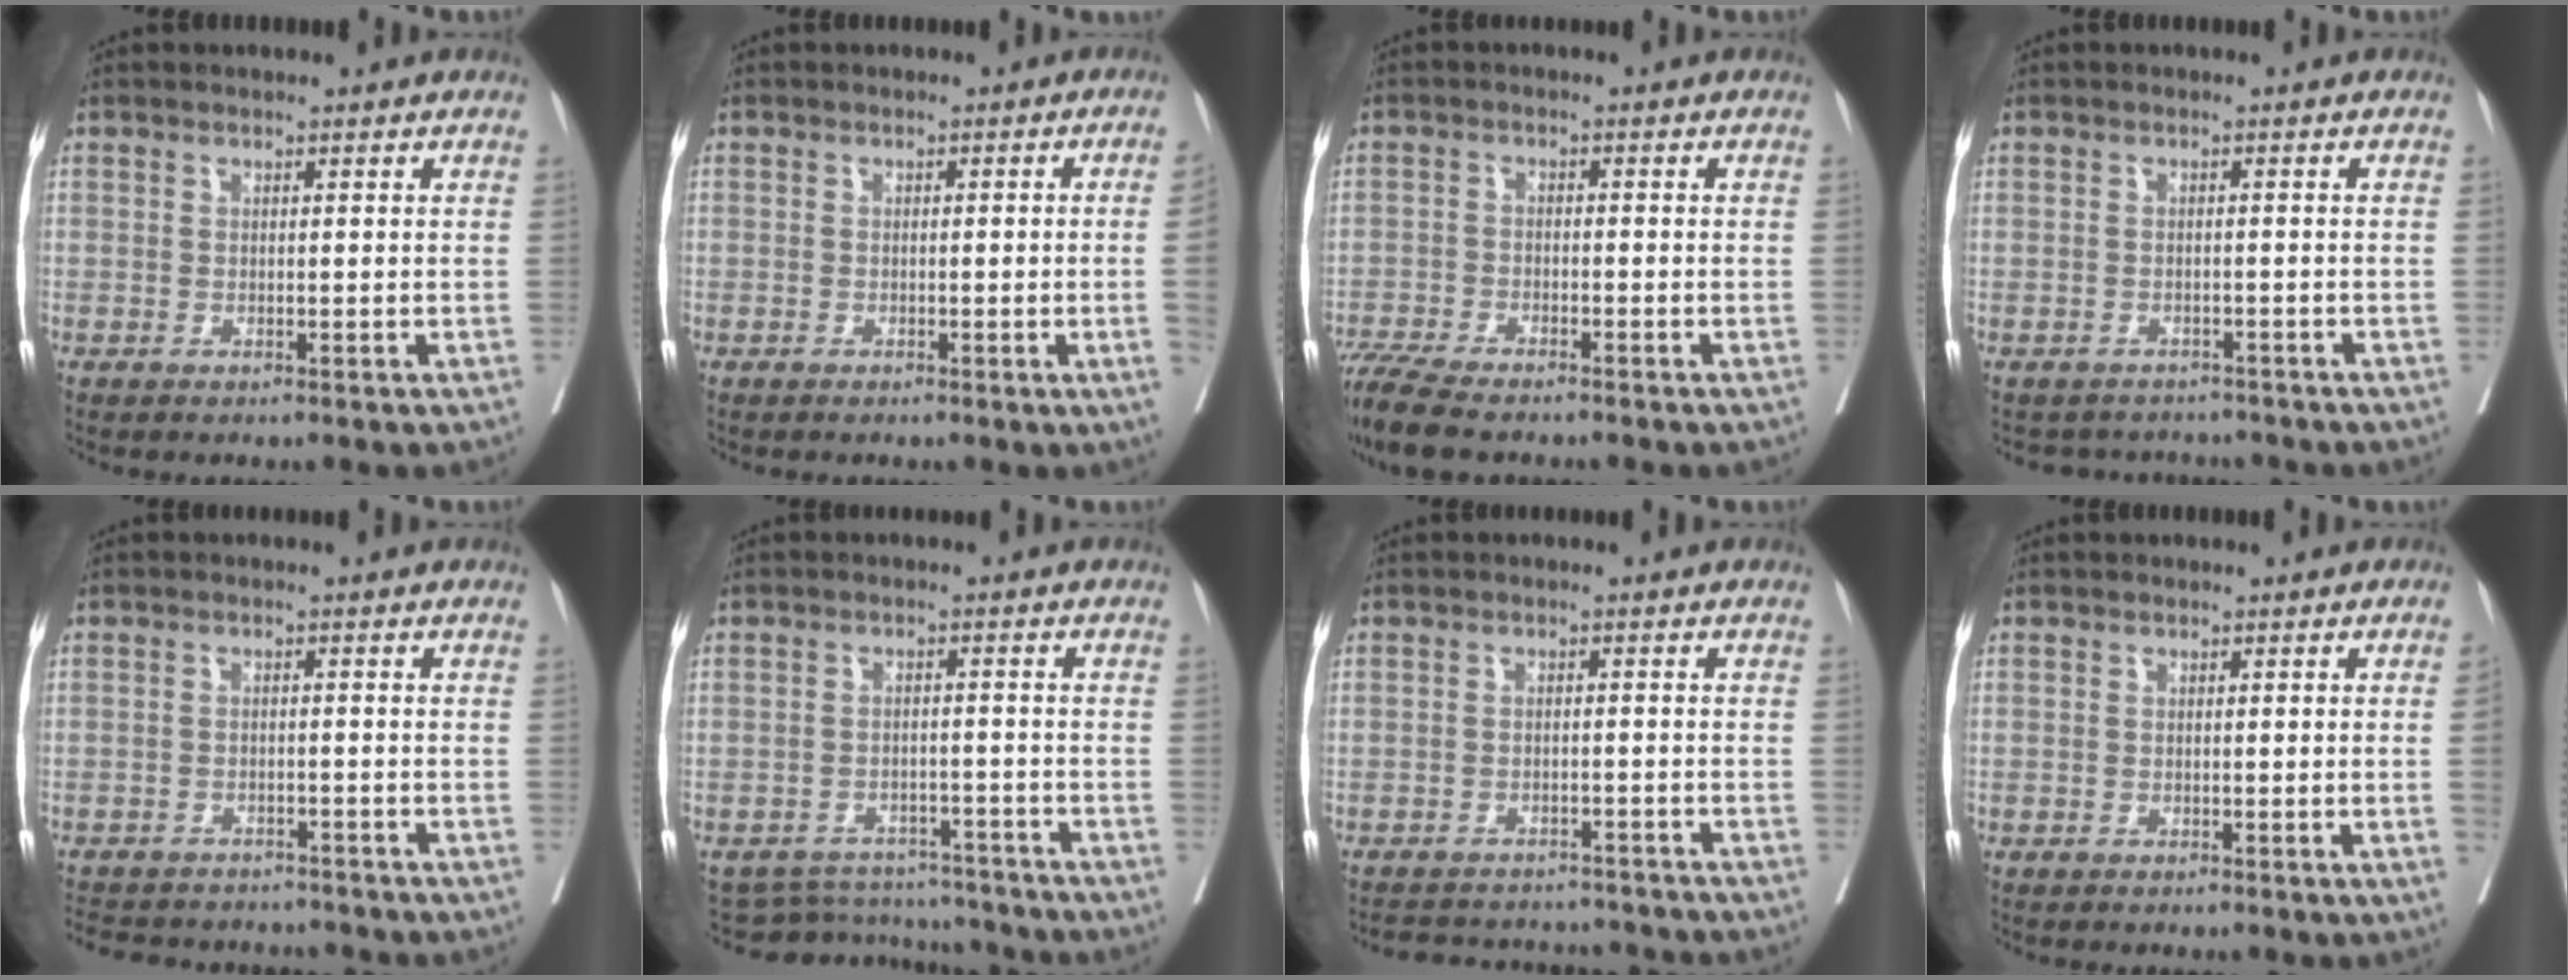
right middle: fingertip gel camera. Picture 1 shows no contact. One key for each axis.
{"total": 3.0, "fx": -0.6, "fy": -0.7, "fz": 2.9, "tx": -0.040, "ty": 0.001, "tz": -0.006}
{"total": 8.7, "fx": -7.4, "fy": 1.7, "fz": 4.4, "tx": -0.077, "ty": -0.021, "tz": -0.128}
{"total": 4.5, "fx": -4.3, "fy": 1.4, "fz": -0.4, "tx": 0.008, "ty": 0.009, "tz": -0.055}
{"total": 12.2, "fx": -11.2, "fy": 3.8, "fz": 3.2, "tx": -0.067, "ty": 0.008, "tz": -0.143}
{"total": 9.1, "fx": -8.8, "fy": 2.1, "fz": -0.5, "tx": 0.010, "ty": 0.018, "tz": -0.117}
{"total": 10.7, "fx": -10.2, "fy": 2.7, "fz": 1.8, "tx": -0.036, "ty": 0.016, "tz": -0.129}
{"total": 0.9, "fx": -0.2, "fy": -0.2, "fz": 0.8, "tx": -0.014, "ty": 0.001, "tz": -0.003}